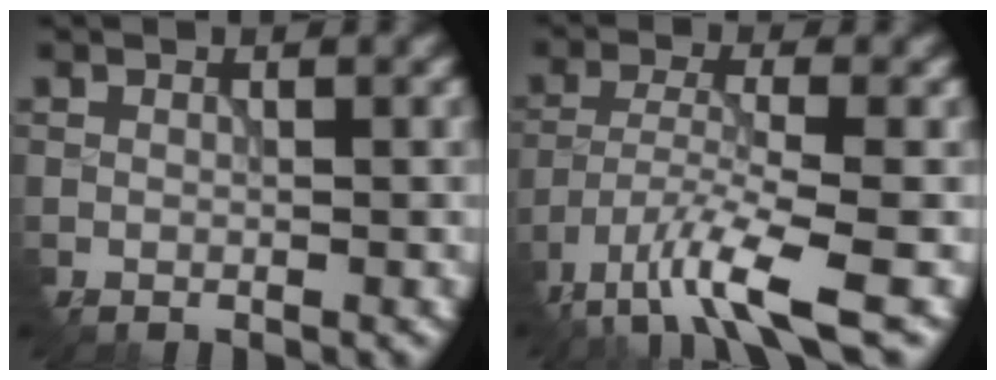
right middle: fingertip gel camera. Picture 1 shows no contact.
{"total": 6.8, "force": [-4.9, 0.9, 4.6], "torque": [-0.092, -0.009, -0.092]}